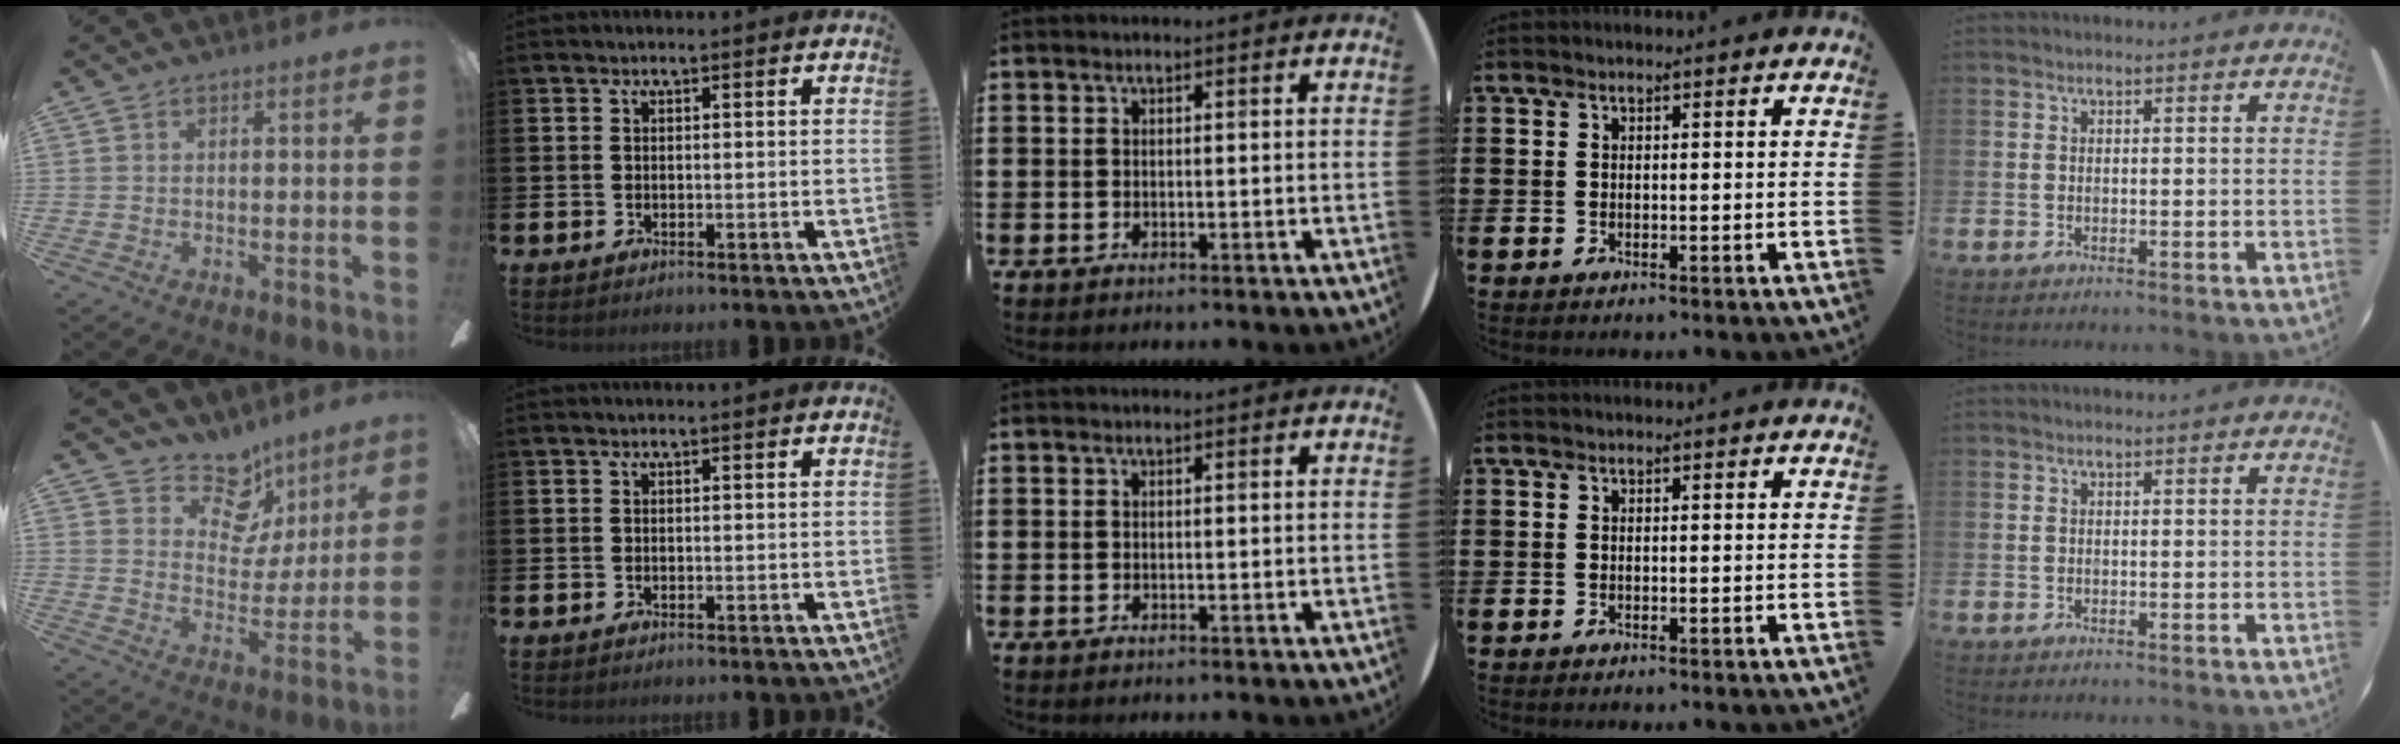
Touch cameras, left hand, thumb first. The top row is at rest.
{"thumb": {"total": 12.1, "force": [8.4, 7.6, 4.4], "torque": [-0.068, -0.059, 0.158]}}